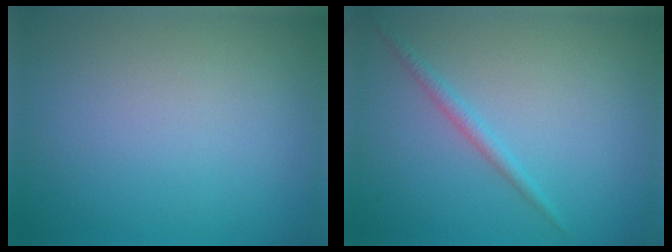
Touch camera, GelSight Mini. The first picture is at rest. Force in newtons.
{"total": 1.3, "press": 1.3, "slide": 0.0}